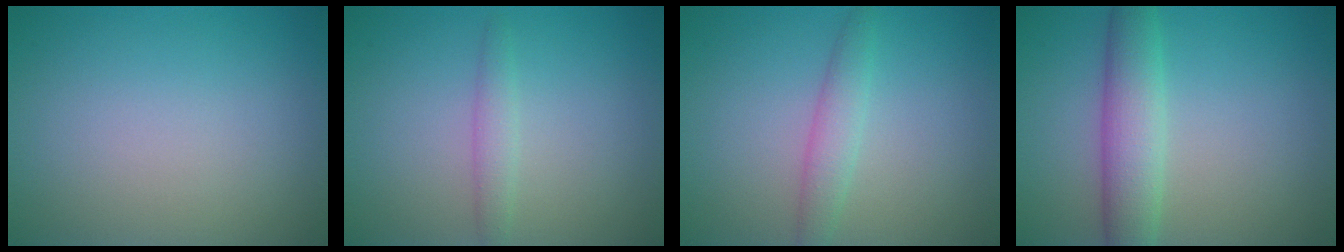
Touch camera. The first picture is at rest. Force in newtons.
{"total": 1.5, "press": 1.5, "slide": 0.1}
{"total": 2.2, "press": 2.2, "slide": 0.2}
{"total": 4.4, "press": 4.4, "slide": 0.3}